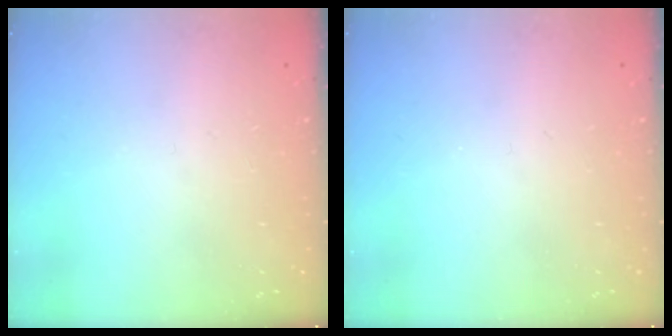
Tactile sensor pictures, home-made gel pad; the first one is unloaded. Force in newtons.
{"total": 0.0}